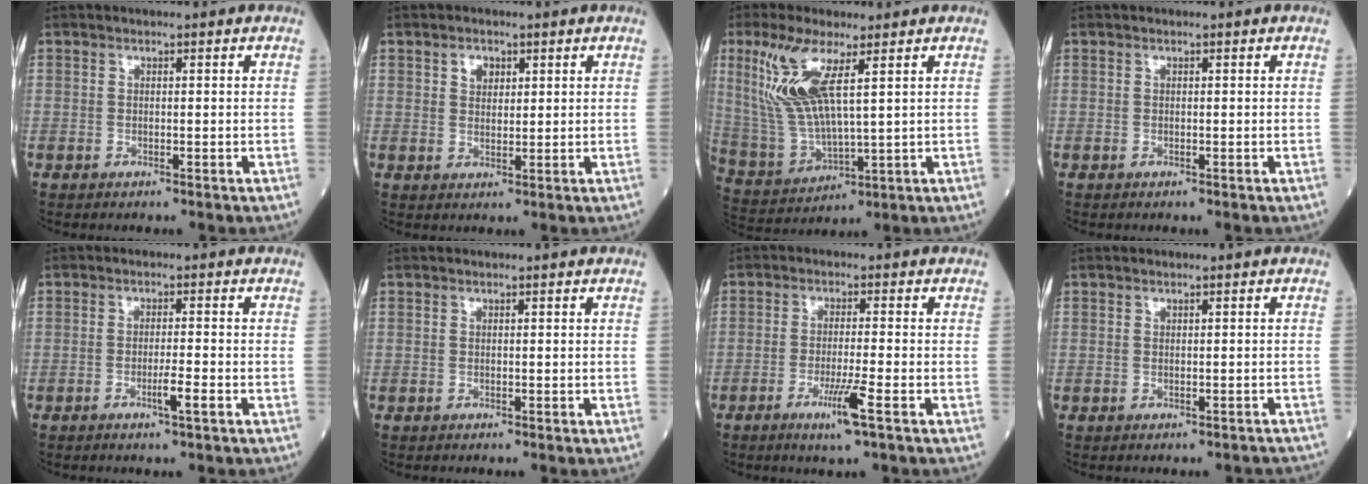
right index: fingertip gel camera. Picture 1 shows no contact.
{"total": 2.6, "force": [1.4, 1.7, 1.4], "torque": [-0.024, 0.004, 0.026]}
{"total": 11.7, "force": [4.9, 2.5, 10.3], "torque": [-0.242, -0.002, 0.108]}
{"total": 0.0}
{"total": 1.7, "force": [-0.7, 0.0, 1.5], "torque": [-0.029, -0.002, -0.011]}
{"total": 0.0}
{"total": 5.0, "force": [-2.4, -0.6, 4.4], "torque": [-0.083, -0.013, -0.043]}
{"total": 1.2, "force": [-1.0, 0.6, 0.4], "torque": [0.000, 0.005, -0.007]}